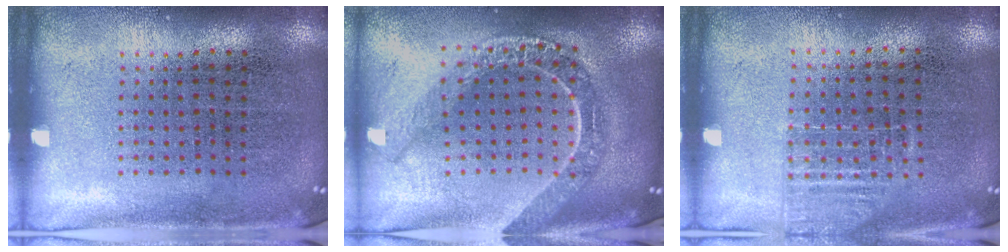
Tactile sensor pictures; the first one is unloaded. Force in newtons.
{"total": 2.1, "press": 1.9, "slide": 1.0}
{"total": 1.1, "press": 1.0, "slide": 0.5}